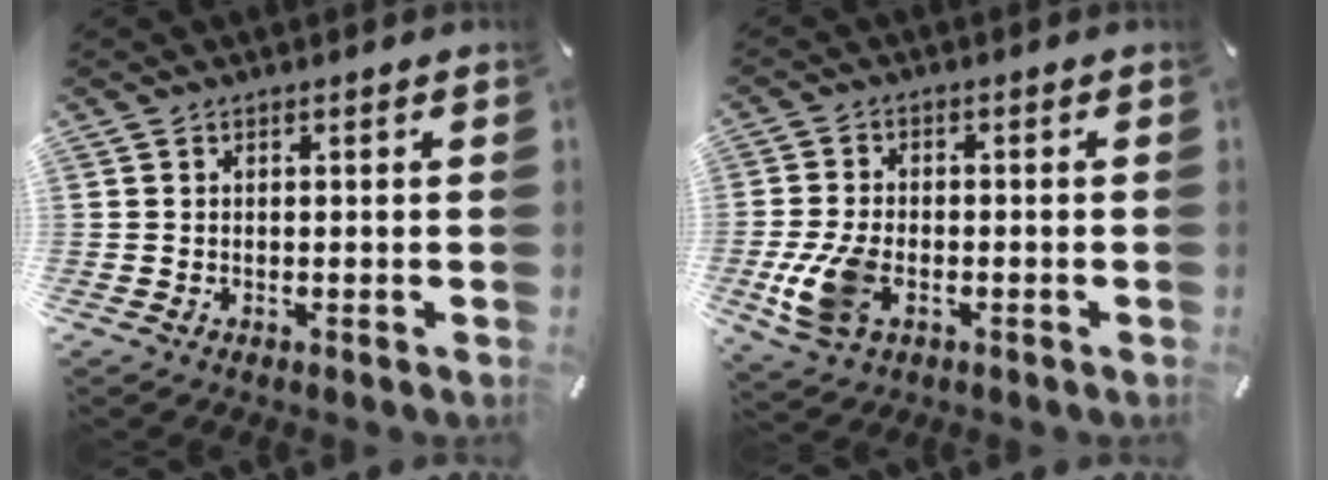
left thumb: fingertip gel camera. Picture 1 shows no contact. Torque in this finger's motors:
{"motor_torque": [0.20, 0.45, 0.31, -0.15, 0.24]}